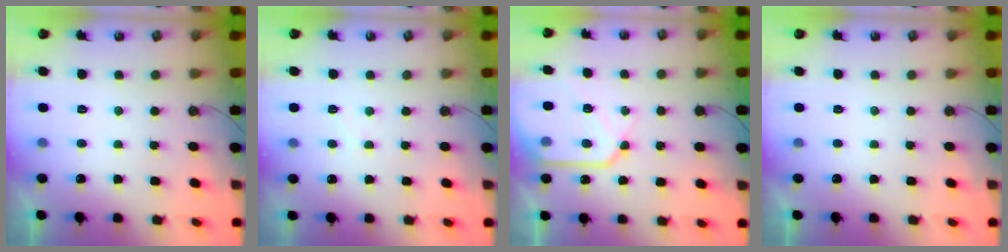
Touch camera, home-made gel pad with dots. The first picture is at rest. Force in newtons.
{"total": 4.7, "press": 4.7, "slide": 0.6}
{"total": 13.8, "press": 13.7, "slide": 1.4}
{"total": 0.0}